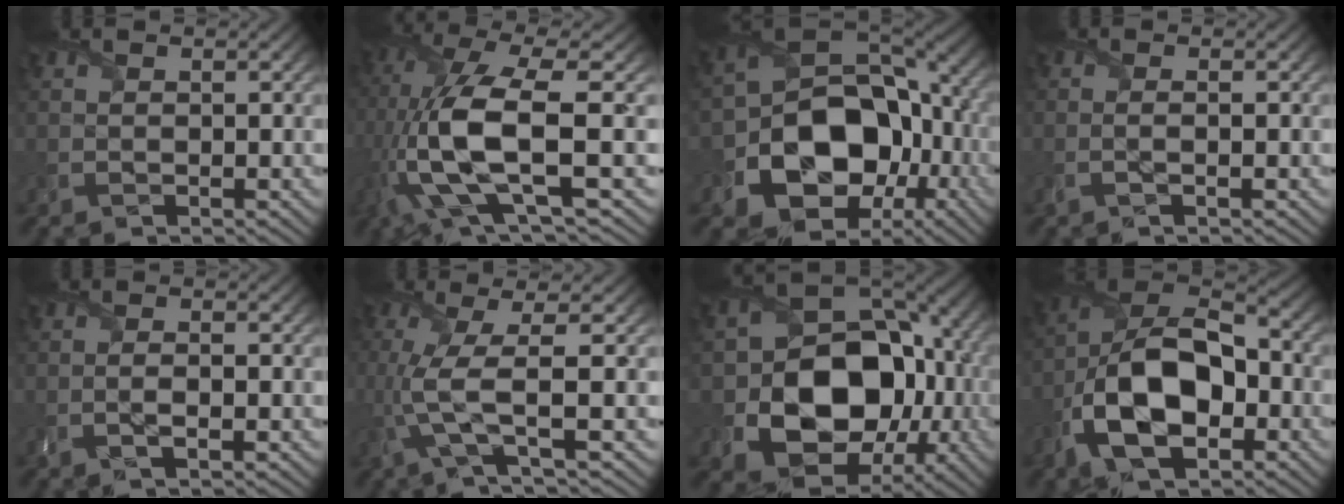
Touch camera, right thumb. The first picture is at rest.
{"total": 14.2, "force": [-1.9, 4.9, 13.2], "torque": [-0.309, -0.009, -0.032]}
{"total": 17.0, "force": [-5.3, 12.3, 10.4], "torque": [-0.191, -0.049, -0.075]}
{"total": 1.0, "force": [-0.3, 0.1, 1.0], "torque": [-0.020, 0.000, -0.008]}
{"total": 1.7, "force": [-0.6, 0.4, 1.5], "torque": [-0.031, 0.001, -0.014]}
{"total": 6.1, "force": [-0.7, 1.0, 6.0], "torque": [-0.126, 0.003, -0.024]}
{"total": 16.6, "force": [-3.5, 12.7, 10.1], "torque": [-0.170, -0.045, -0.044]}
{"total": 15.0, "force": [-4.9, 8.6, 11.2], "torque": [-0.231, -0.017, -0.103]}